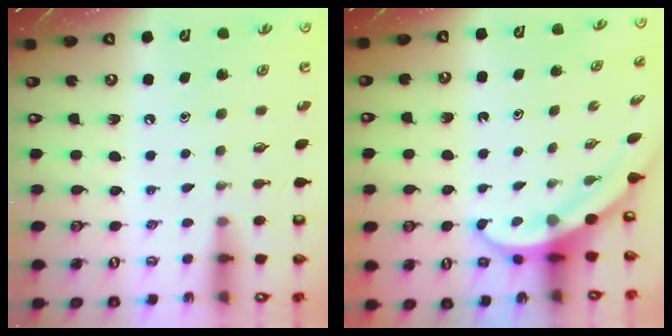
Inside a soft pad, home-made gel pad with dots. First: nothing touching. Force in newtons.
{"total": 3.9, "press": 3.8, "slide": 0.3}